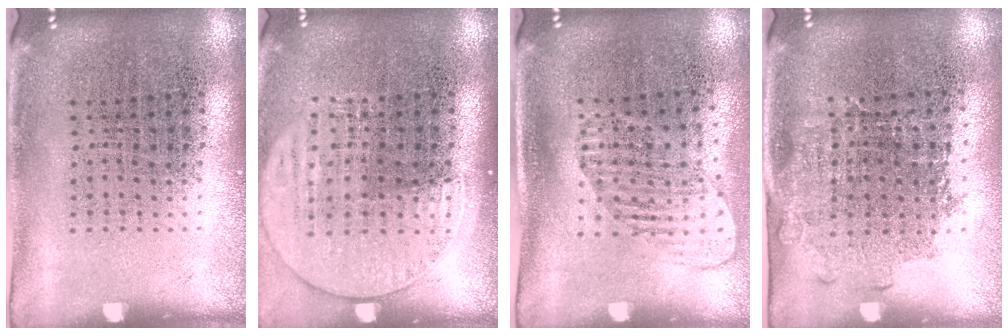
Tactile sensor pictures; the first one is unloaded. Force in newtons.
{"total": 1.5, "press": 1.4, "slide": 0.6}
{"total": 1.4, "press": 1.2, "slide": 0.8}
{"total": 1.3, "press": 1.1, "slide": 0.8}